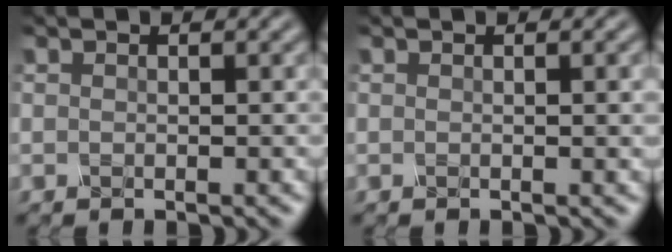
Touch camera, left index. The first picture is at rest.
{"total": 1.6, "force": [0.2, 0.5, 1.5], "torque": [-0.013, 0.003, -0.002]}